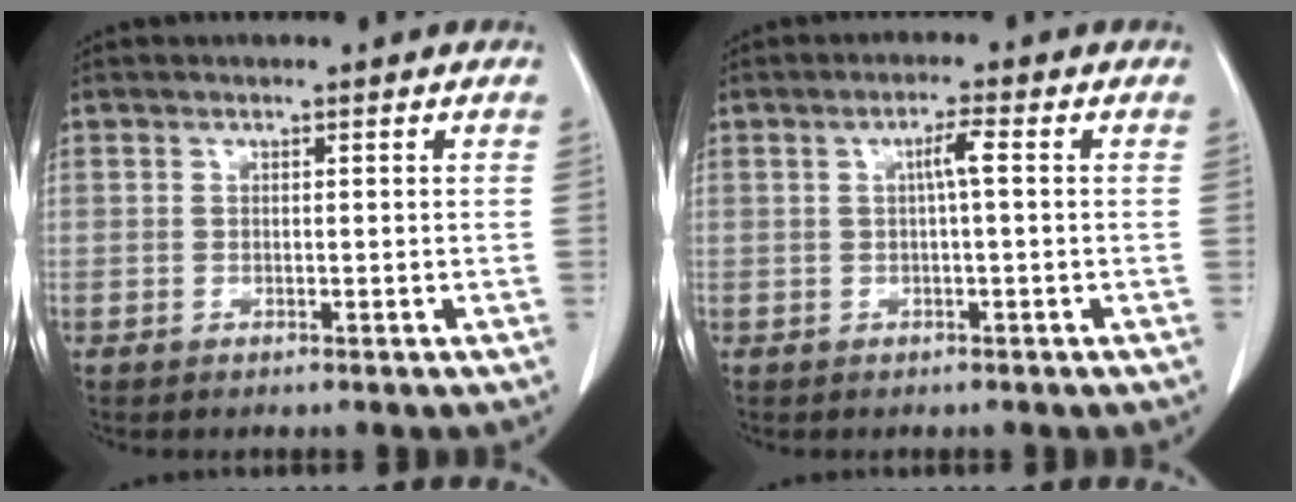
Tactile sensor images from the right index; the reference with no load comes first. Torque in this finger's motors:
{"motor_torque": [0.41, -0.03, 0.23, 0.06]}